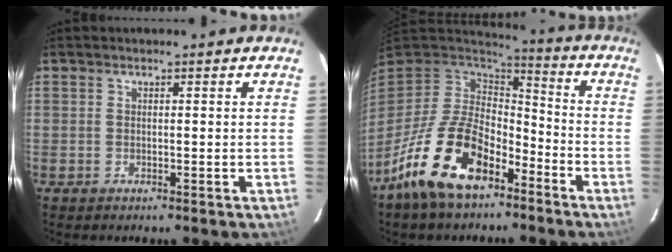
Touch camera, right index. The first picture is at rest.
{"total": 17.6, "force": [-10.4, 8.8, 11.1], "torque": [-0.224, -0.015, -0.186]}